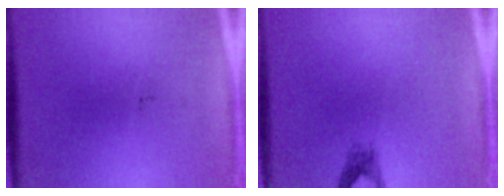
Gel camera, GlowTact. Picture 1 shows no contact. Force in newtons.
{"total": 1.5}